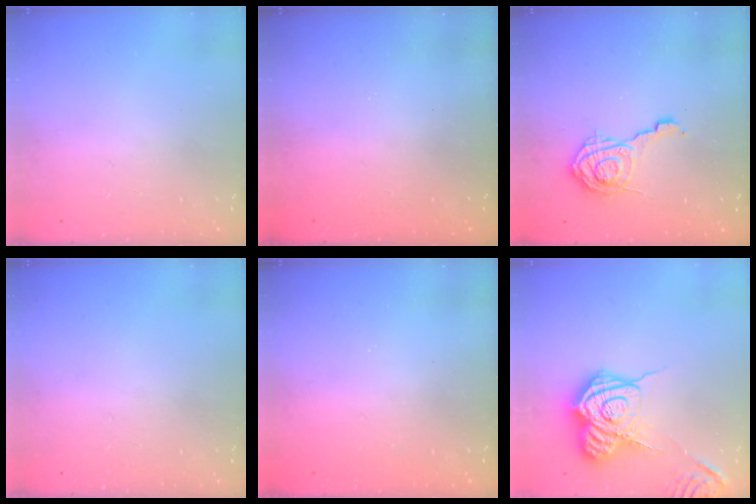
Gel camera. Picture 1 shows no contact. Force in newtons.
{"total": 2.5, "press": 2.4, "slide": 0.8}
{"total": 11.2, "press": 11.2, "slide": 1.3}
{"total": 0.0}
{"total": 2.2, "press": 2.1, "slide": 0.7}
{"total": 18.9, "press": 18.9, "slide": 1.5}